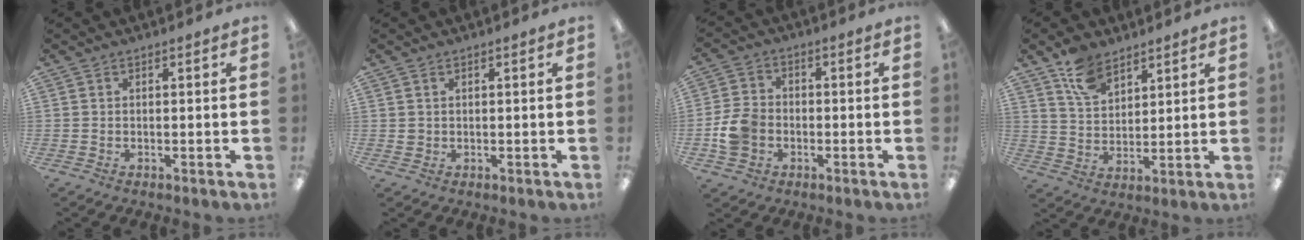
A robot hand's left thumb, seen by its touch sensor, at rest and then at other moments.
{"total": 1.1, "force": [0.5, 1.0, 0.2], "torque": [-0.006, 0.003, 0.009]}
{"total": 7.4, "force": [-1.9, 6.0, 3.9], "torque": [-0.076, 0.013, -0.034]}
{"total": 9.2, "force": [6.5, 5.2, 4.0], "torque": [-0.084, -0.022, 0.123]}